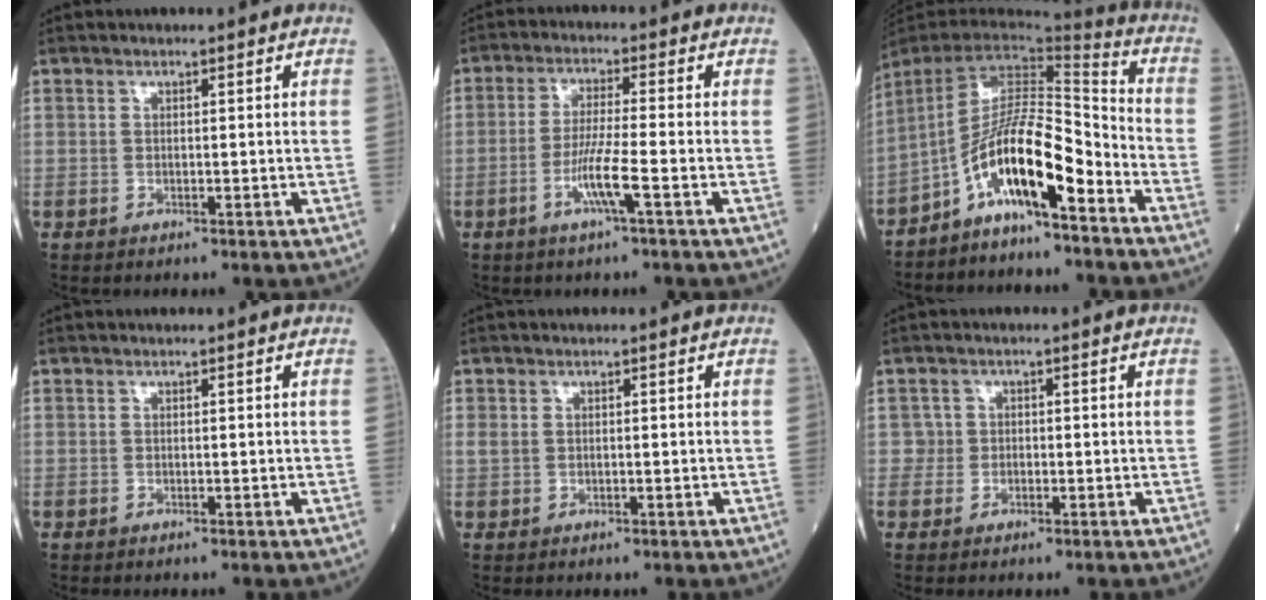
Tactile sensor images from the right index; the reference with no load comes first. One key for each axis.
{"total": 5.9, "fx": -2.4, "fy": -0.6, "fz": 5.3, "tx": -0.103, "ty": -0.008, "tz": -0.049}
{"total": 13.0, "fx": -7.1, "fy": 2.3, "fz": 10.6, "tx": -0.190, "ty": 0.022, "tz": -0.127}
{"total": 0.0}
{"total": 1.3, "fx": 0.2, "fy": 0.9, "fz": 0.9, "tx": -0.027, "ty": 0.010, "tz": 0.009}
{"total": 1.6, "fx": -0.3, "fy": 1.6, "fz": -0.1, "tx": 0.012, "ty": 0.008, "tz": -0.011}